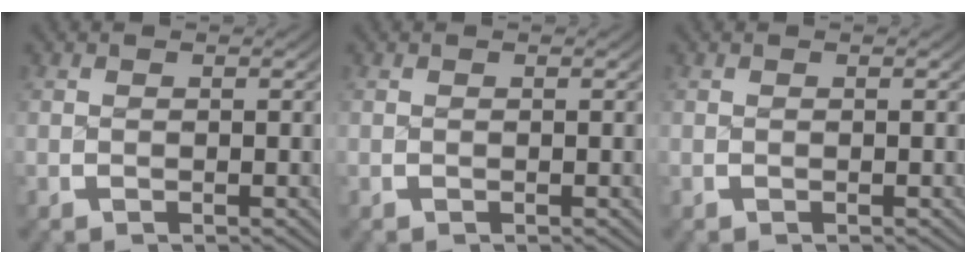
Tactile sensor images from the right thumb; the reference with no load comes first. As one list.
[{"total": 0.0}, {"total": 0.0}]